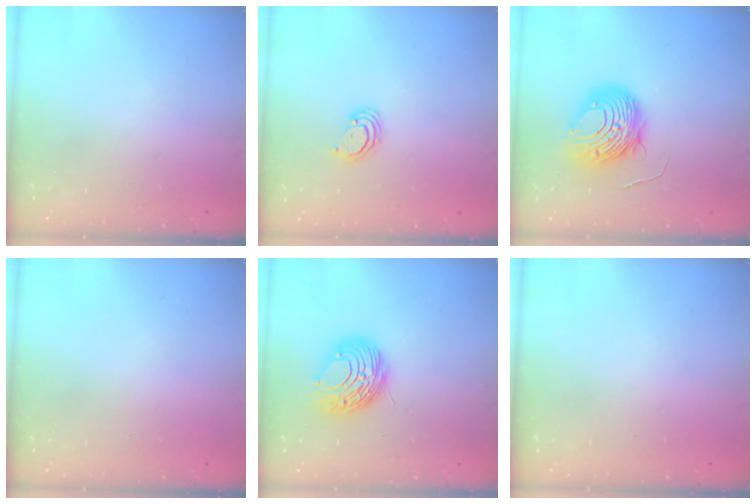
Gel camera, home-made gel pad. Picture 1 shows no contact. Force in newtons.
{"total": 2.4, "press": 2.4, "slide": 0.2}
{"total": 10.3, "press": 10.3, "slide": 1.0}
{"total": 0.0}
{"total": 10.1, "press": 10.1, "slide": 0.8}
{"total": 0.0}